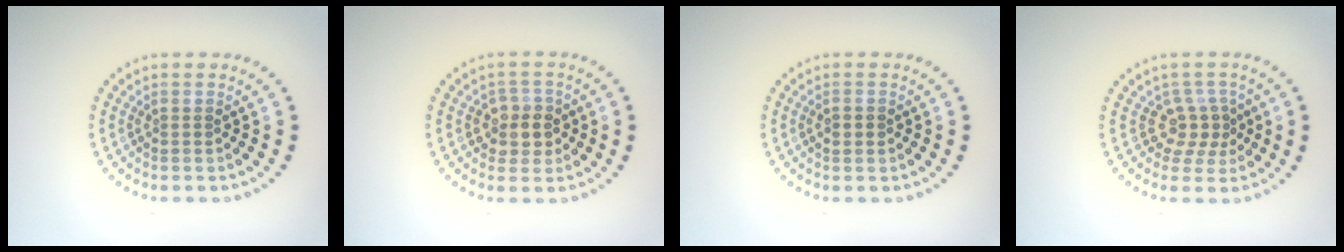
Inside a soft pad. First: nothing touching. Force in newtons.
{"total": 2.6, "press": 2.4, "slide": 1.0}
{"total": 1.7, "press": 1.7, "slide": 0.0}
{"total": 2.6, "press": 1.9, "slide": 1.8}